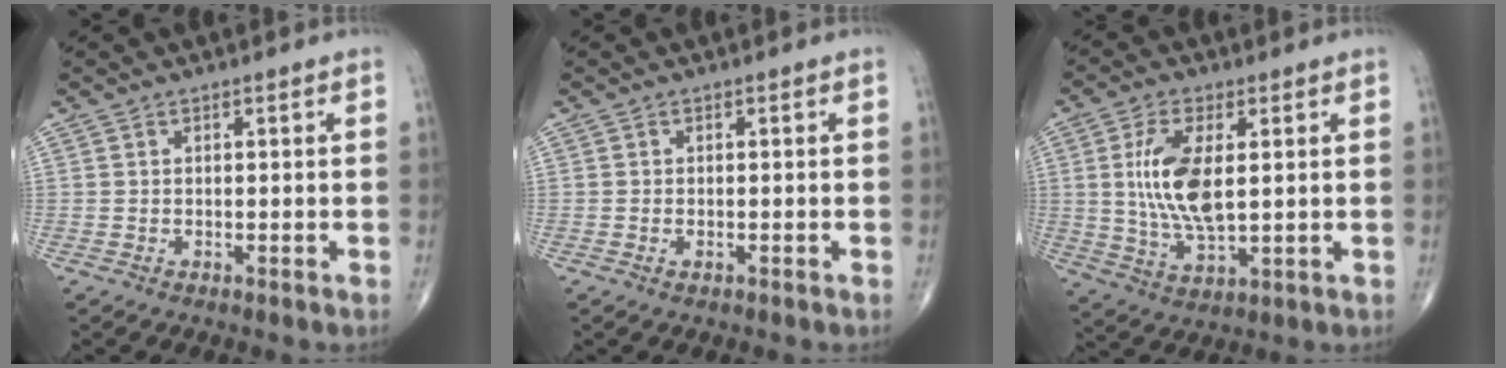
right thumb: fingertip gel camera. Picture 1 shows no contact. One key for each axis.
{"total": 0.8, "fx": -0.3, "fy": 0.4, "fz": 0.6, "tx": -0.013, "ty": 0.004, "tz": -0.004}
{"total": 11.7, "fx": 1.7, "fy": 5.2, "fz": 10.4, "tx": -0.207, "ty": -0.014, "tz": 0.039}